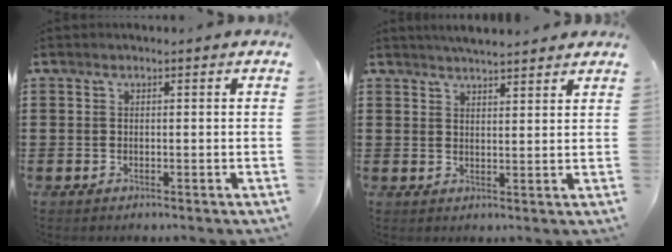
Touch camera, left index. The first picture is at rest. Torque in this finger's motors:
{"motor_torque": [2.14, 0.00, 0.37, 0.00]}